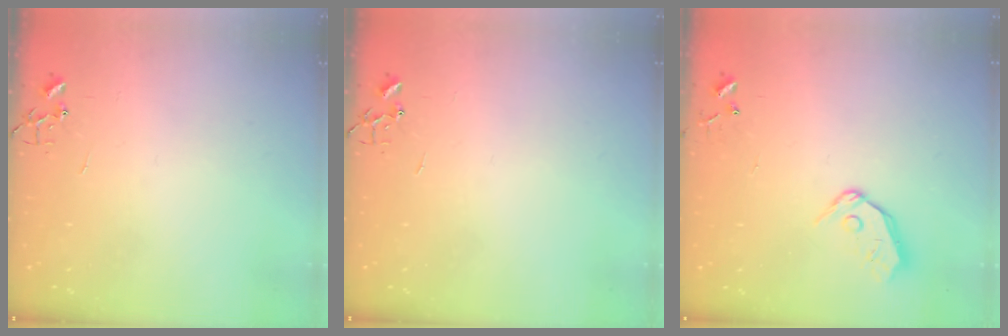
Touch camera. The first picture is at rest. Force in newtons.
{"total": 0.0}
{"total": 8.7, "press": 8.7, "slide": 1.0}